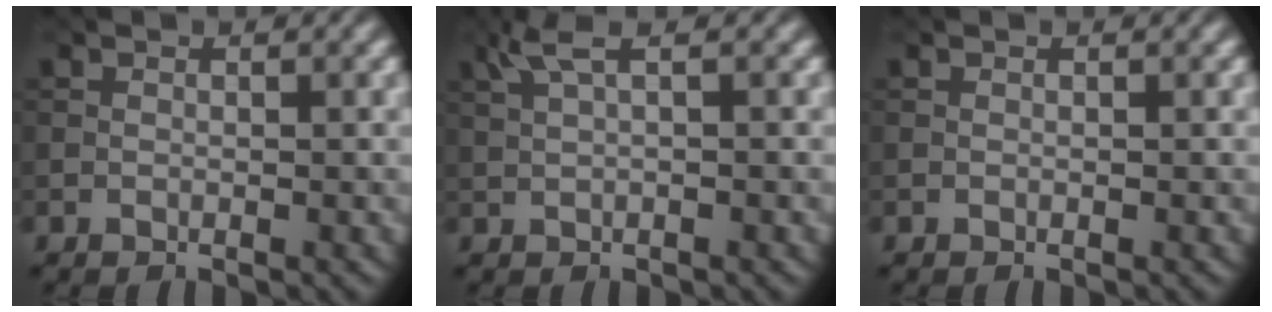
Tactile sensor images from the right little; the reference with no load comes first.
{"total": 2.4, "force": [1.2, 0.5, 2.1], "torque": [-0.045, 0.008, 0.026]}
{"total": 0.0}